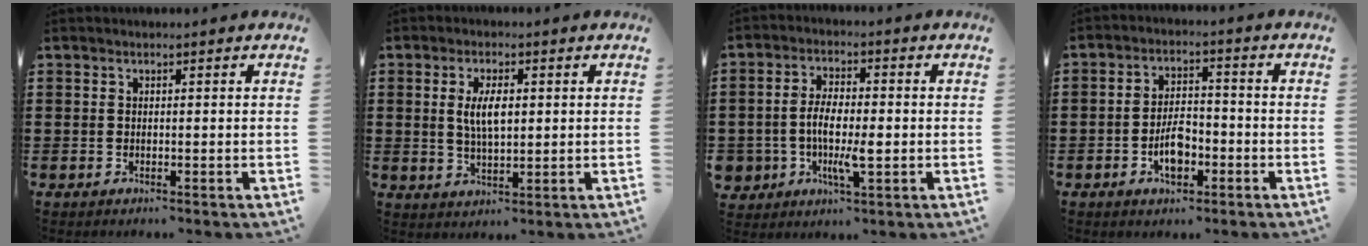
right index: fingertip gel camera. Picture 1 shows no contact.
{"total": 5.2, "force": [0.8, 2.0, 4.7], "torque": [-0.096, 0.008, 0.011]}
{"total": 5.8, "force": [-1.2, 2.9, 4.9], "torque": [-0.109, 0.004, -0.028]}
{"total": 5.7, "force": [-2.3, 2.9, 4.4], "torque": [-0.079, 0.002, -0.044]}